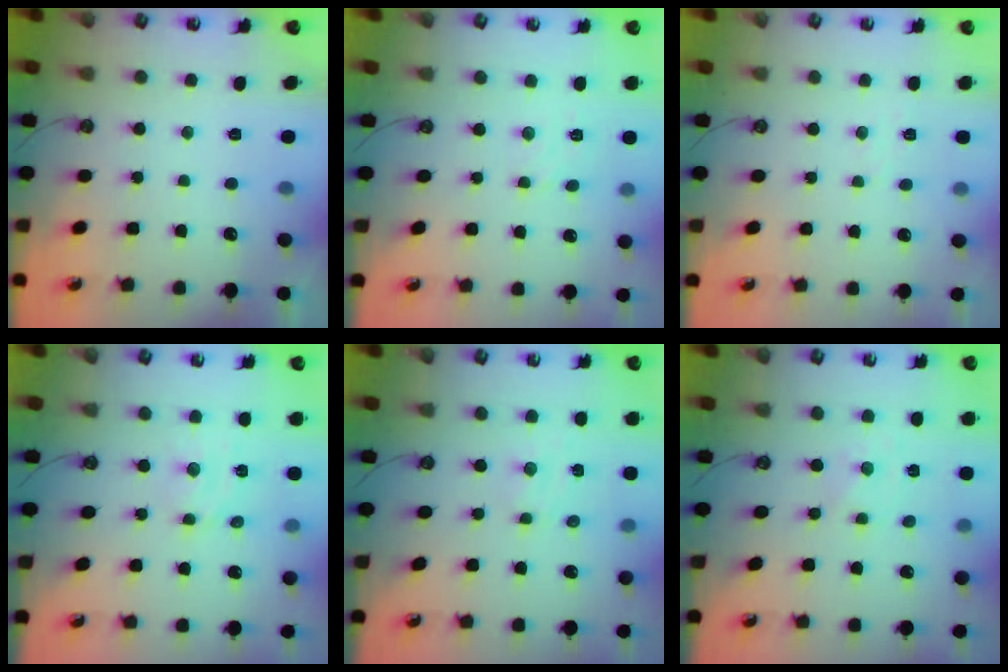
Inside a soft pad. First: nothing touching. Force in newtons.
{"total": 1.6, "press": 1.5, "slide": 0.5}
{"total": 4.2, "press": 4.2, "slide": 0.5}
{"total": 5.4, "press": 5.4, "slide": 0.3}
{"total": 2.3, "press": 2.3, "slide": 0.3}
{"total": 0.0}